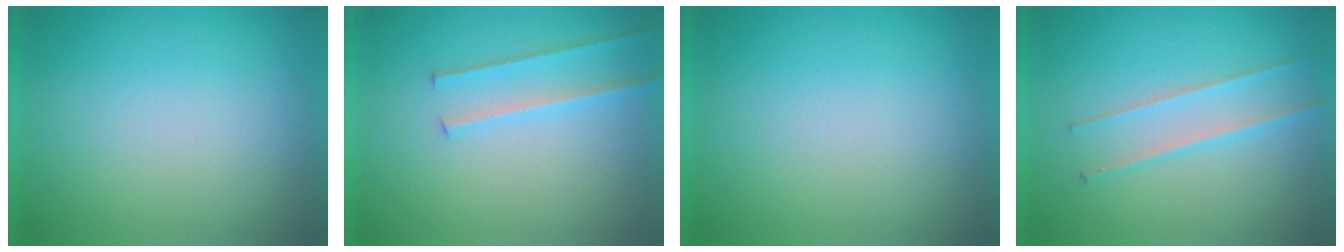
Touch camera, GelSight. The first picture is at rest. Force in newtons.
{"total": 2.2}
{"total": 1.3}
{"total": 2.4}